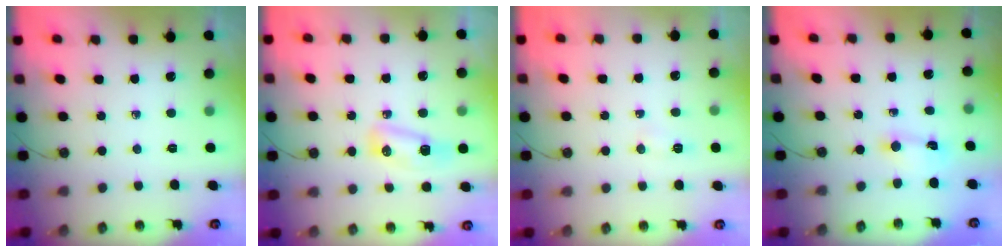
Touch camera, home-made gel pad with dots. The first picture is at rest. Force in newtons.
{"total": 7.3, "press": 7.2, "slide": 0.7}
{"total": 5.2, "press": 5.1, "slide": 0.6}
{"total": 1.5, "press": 1.5, "slide": 0.2}